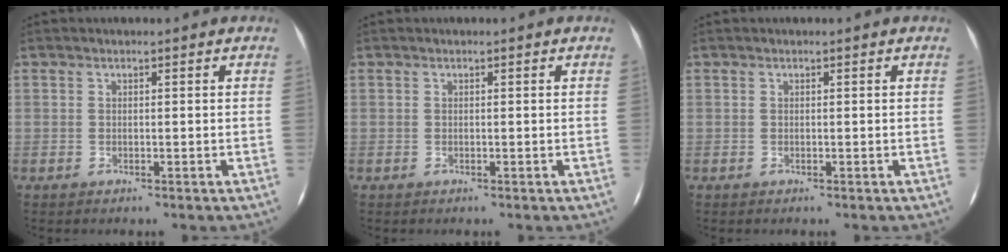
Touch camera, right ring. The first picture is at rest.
{"total": 0.0}
{"total": 0.0}